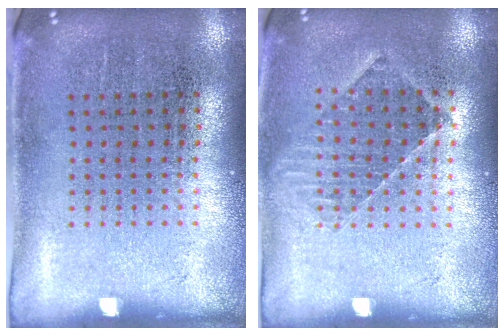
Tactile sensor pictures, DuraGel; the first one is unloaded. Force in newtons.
{"total": 1.0, "press": 1.0, "slide": 0.3}